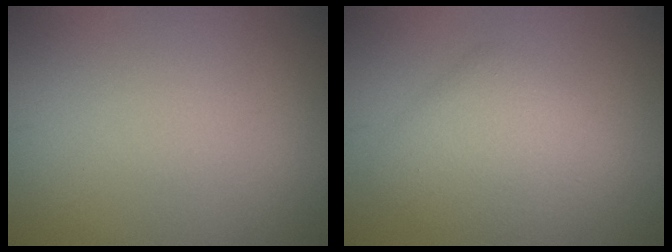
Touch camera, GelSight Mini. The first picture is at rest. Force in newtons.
{"total": 4.5, "press": 4.5, "slide": 0.3}